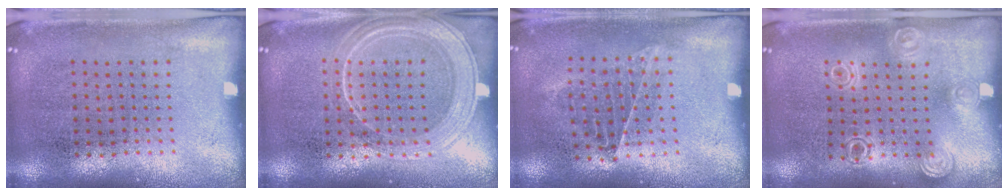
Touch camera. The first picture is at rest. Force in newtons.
{"total": 1.9, "press": 1.8, "slide": 0.3}
{"total": 0.9, "press": 0.9, "slide": 0.3}
{"total": 1.3, "press": 1.2, "slide": 0.4}